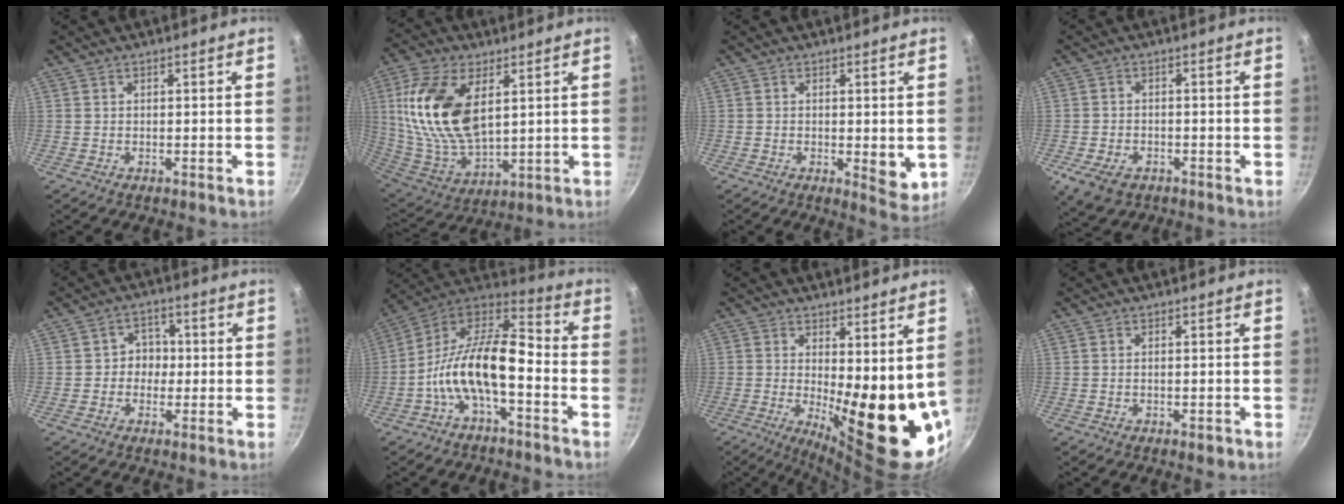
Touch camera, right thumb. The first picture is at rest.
{"total": 19.9, "force": [5.3, 10.9, 15.8], "torque": [-0.307, -0.021, 0.113]}
{"total": 5.2, "force": [-0.3, 2.4, 4.6], "torque": [-0.063, -0.016, -0.002]}
{"total": 6.4, "force": [-2.9, 4.1, 3.9], "torque": [-0.074, 0.003, -0.051]}
{"total": 4.6, "force": [-0.6, 4.1, 1.9], "torque": [0.009, 0.012, -0.015]}
{"total": 16.5, "force": [-4.8, 7.5, 13.9], "torque": [-0.255, 0.061, -0.107]}
{"total": 17.3, "force": [0.9, 6.1, 16.2], "torque": [-0.180, -0.042, 0.028]}
{"total": 1.6, "force": [-0.8, 0.7, 1.2], "torque": [-0.022, 0.002, -0.011]}